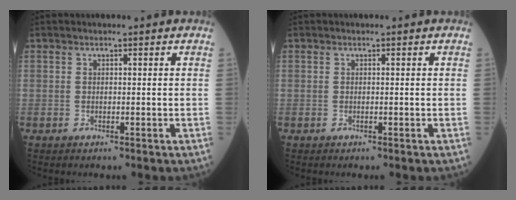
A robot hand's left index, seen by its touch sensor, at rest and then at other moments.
{"total": 0.0}